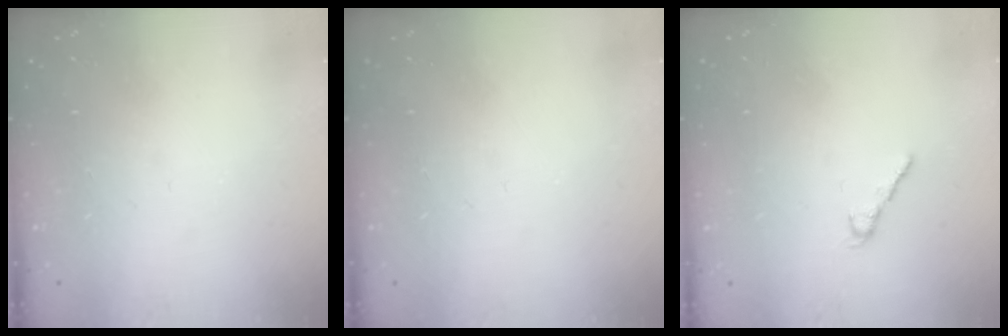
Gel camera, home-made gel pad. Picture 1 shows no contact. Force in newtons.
{"total": 0.0}
{"total": 2.2, "press": 2.2, "slide": 0.4}